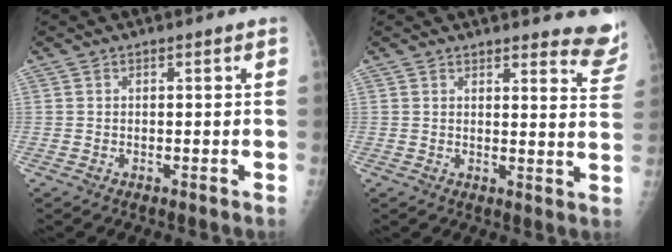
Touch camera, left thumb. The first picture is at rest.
{"total": 9.3, "force": [8.9, 1.5, 1.9], "torque": [0.016, -0.075, 0.073]}